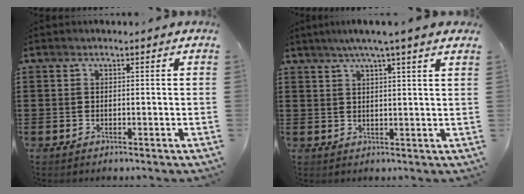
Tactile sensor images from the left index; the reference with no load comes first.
{"total": 4.0, "force": [2.9, -0.7, 2.7], "torque": [-0.059, -0.004, 0.049]}